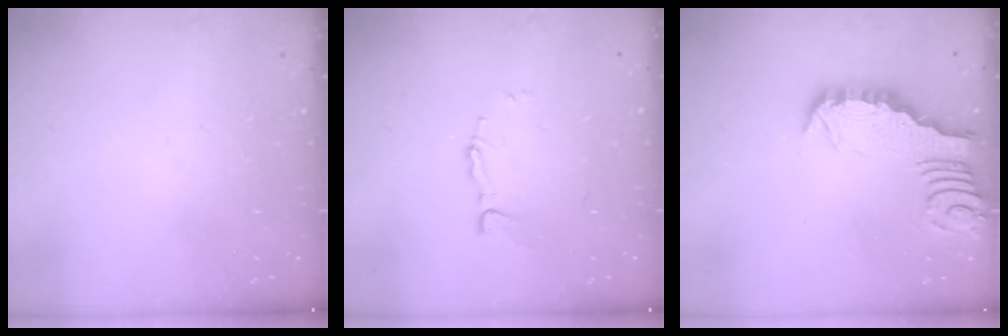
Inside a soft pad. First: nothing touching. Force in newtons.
{"total": 5.0, "press": 5.0, "slide": 0.3}
{"total": 3.1, "press": 3.1, "slide": 0.4}